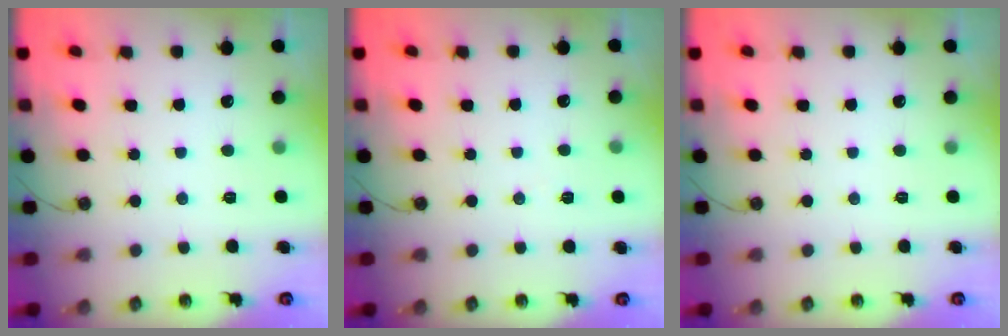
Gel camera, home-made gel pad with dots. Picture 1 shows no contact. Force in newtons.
{"total": 5.2, "press": 2.7, "slide": 4.5}
{"total": 0.0}